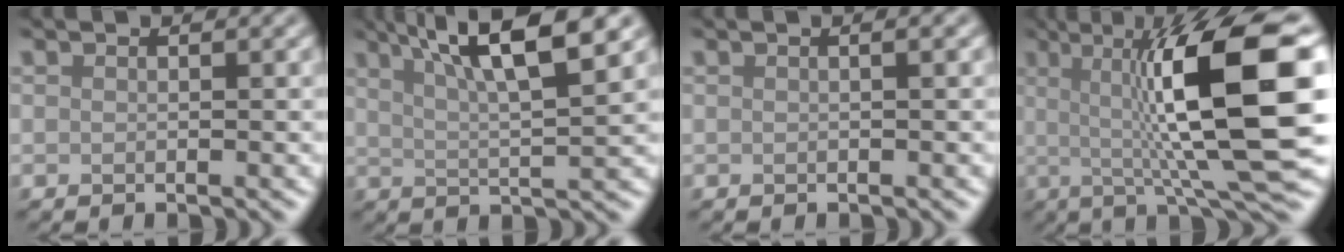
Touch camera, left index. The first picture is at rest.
{"total": 8.2, "force": [4.2, 1.5, 6.8], "torque": [-0.092, 0.015, 0.065]}
{"total": 1.2, "force": [0.3, 0.4, 1.1], "torque": [-0.014, 0.004, -0.005]}
{"total": 13.3, "force": [1.5, 2.6, 13.0], "torque": [-0.183, 0.010, 0.022]}